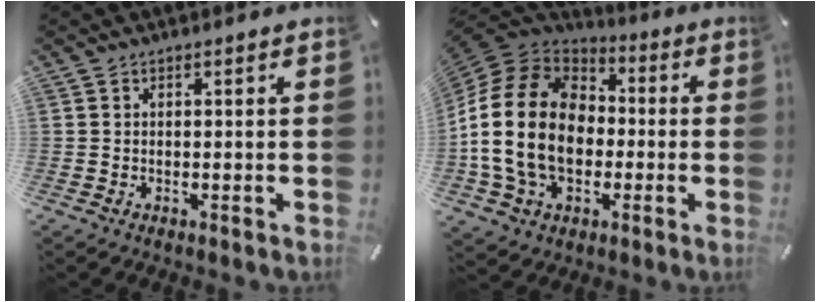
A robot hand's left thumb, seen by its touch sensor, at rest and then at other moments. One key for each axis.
{"total": 21.3, "fx": -2.9, "fy": 16.2, "fz": 13.4, "tx": -0.305, "ty": 0.023, "tz": -0.055}